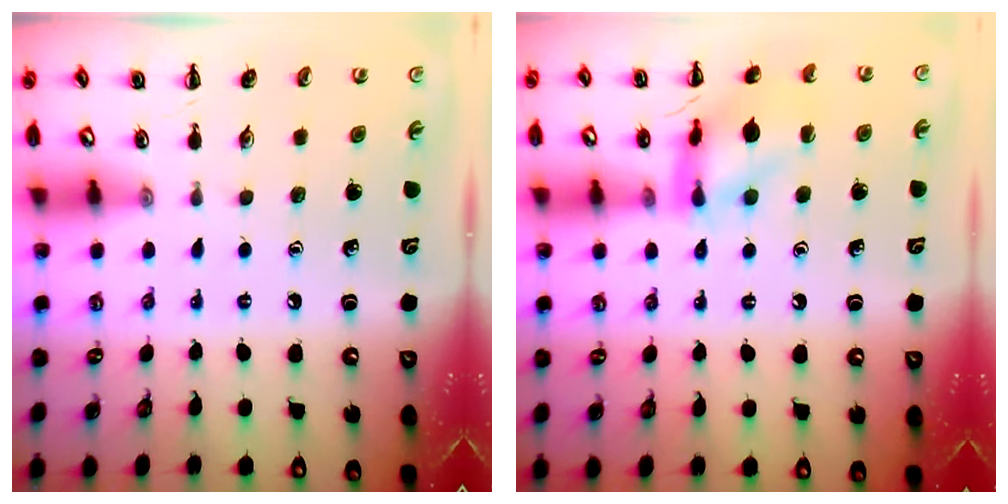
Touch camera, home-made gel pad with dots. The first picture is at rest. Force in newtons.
{"total": 12.6, "press": 12.6, "slide": 1.3}